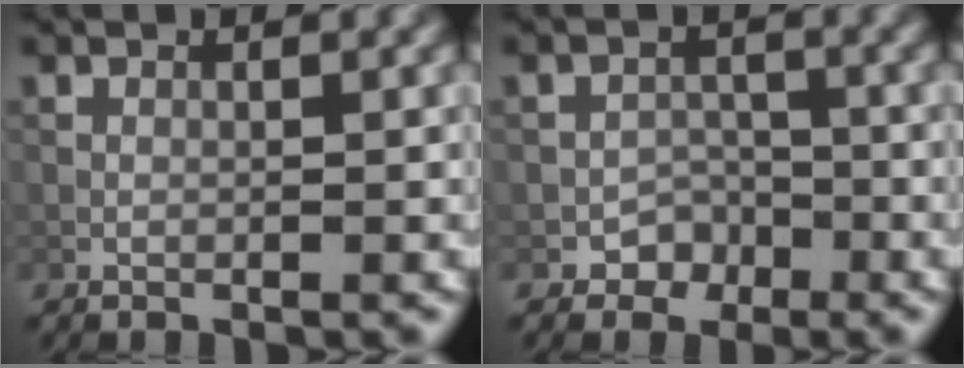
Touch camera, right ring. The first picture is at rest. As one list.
[{"total": 2.2, "force": [-1.5, 1.6, 0.2], "torque": [0.009, 0.009, -0.022]}]